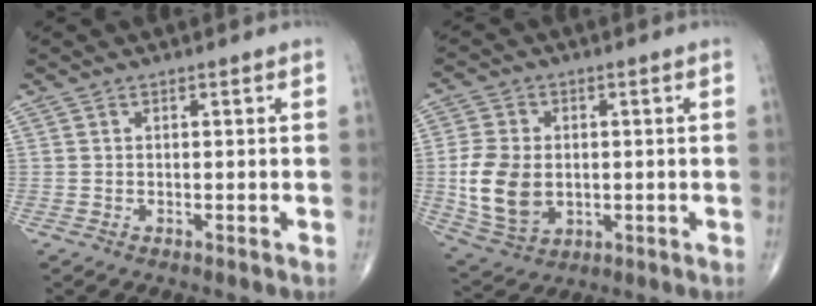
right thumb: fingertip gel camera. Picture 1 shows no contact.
{"total": 11.7, "force": [-0.6, 8.4, 8.1], "torque": [-0.150, -0.006, -0.002]}